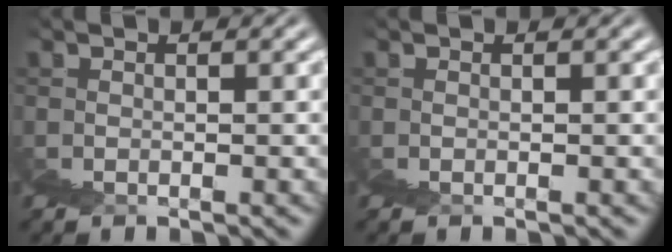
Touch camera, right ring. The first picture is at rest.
{"total": 0.0}